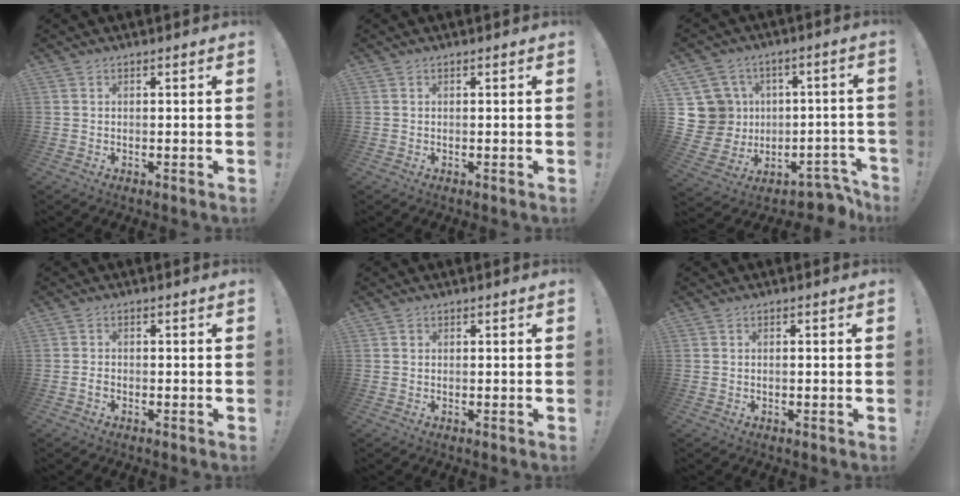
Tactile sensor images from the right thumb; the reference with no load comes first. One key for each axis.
{"total": 0.0}
{"total": 11.4, "fx": -1.3, "fy": 10.2, "fz": 4.8, "tx": -0.099, "ty": 0.011, "tz": 0.007}
{"total": 1.5, "fx": -1.1, "fy": 0.7, "fz": 0.7, "tx": -0.012, "ty": 0.004, "tz": -0.019}
{"total": 0.7, "fx": 0.2, "fy": 0.7, "fz": 0.2, "tx": 0.001, "ty": 0.001, "tz": 0.002}
{"total": 0.6, "fx": -0.4, "fy": 0.0, "fz": 0.5, "tx": -0.009, "ty": 0.000, "tz": -0.008}